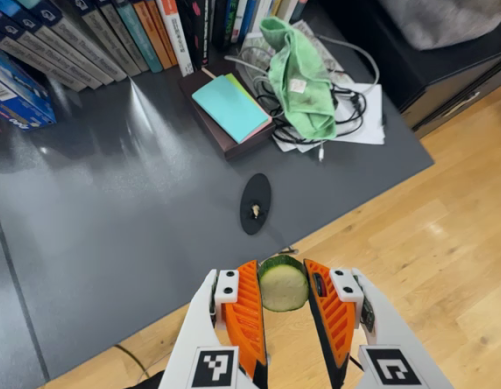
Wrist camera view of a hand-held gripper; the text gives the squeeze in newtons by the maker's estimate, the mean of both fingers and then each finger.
{"total": 8.8, "left": 8.6, "right": 8.9}